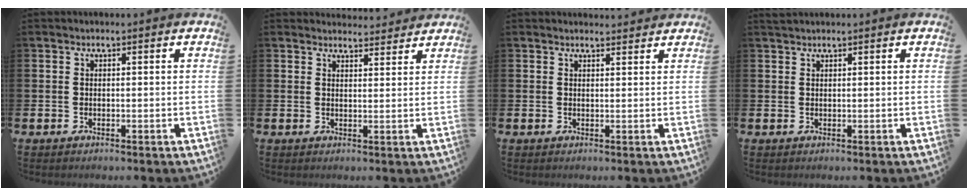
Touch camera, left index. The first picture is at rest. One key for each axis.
{"total": 3.0, "fx": 2.9, "fy": 0.5, "fz": -0.2, "tx": 0.014, "ty": -0.021, "tz": 0.050}
{"total": 1.6, "fx": 1.6, "fy": 0.2, "fz": -0.1, "tx": 0.014, "ty": -0.010, "tz": 0.026}
{"total": 1.1, "fx": 1.0, "fy": 0.1, "fz": 0.2, "tx": 0.004, "ty": -0.001, "tz": 0.017}